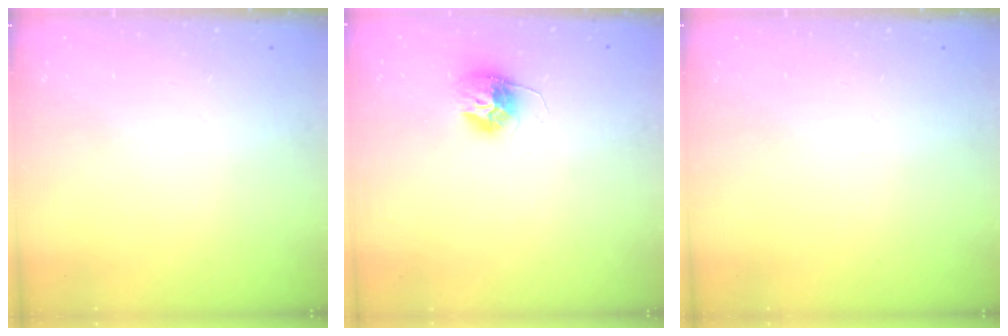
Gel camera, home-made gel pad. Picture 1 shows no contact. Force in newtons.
{"total": 10.7, "press": 10.7, "slide": 0.7}
{"total": 0.0}